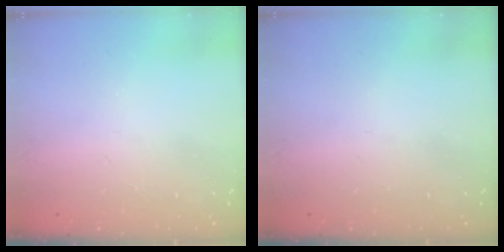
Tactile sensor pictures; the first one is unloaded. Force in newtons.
{"total": 0.0}